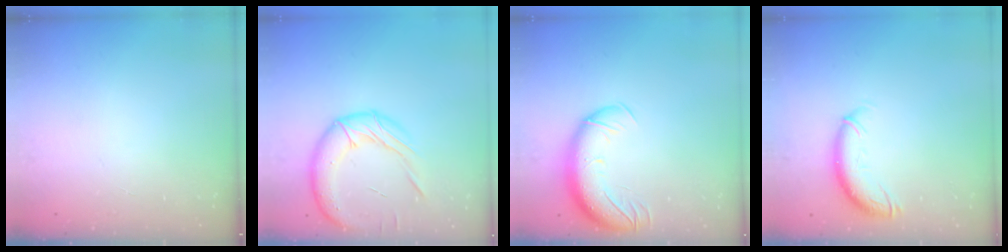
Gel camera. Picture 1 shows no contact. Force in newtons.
{"total": 18.1, "press": 17.9, "slide": 2.6}
{"total": 13.4, "press": 13.0, "slide": 3.3}
{"total": 10.6, "press": 10.6, "slide": 1.0}